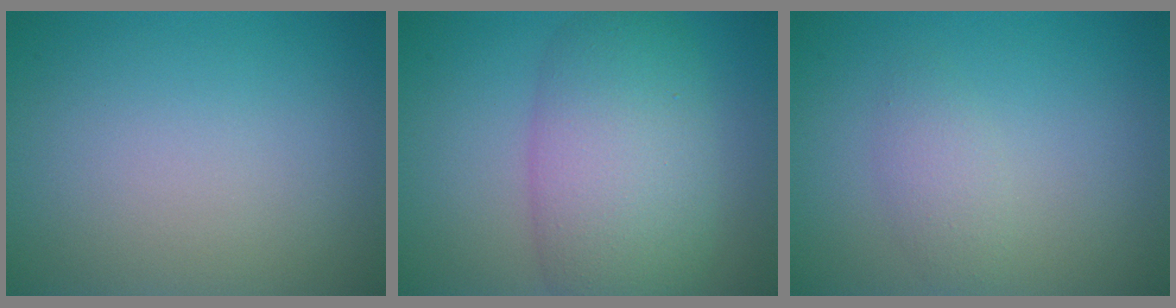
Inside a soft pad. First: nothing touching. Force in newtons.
{"total": 8.2, "press": 8.1, "slide": 0.4}
{"total": 1.7, "press": 1.7, "slide": 0.0}